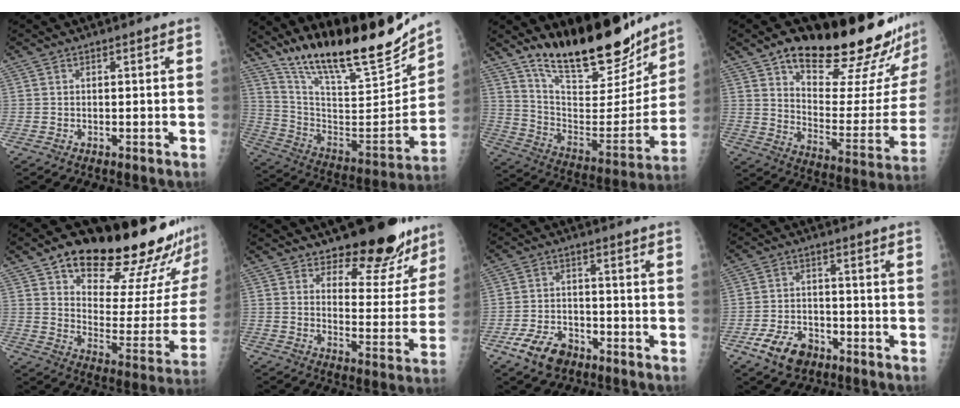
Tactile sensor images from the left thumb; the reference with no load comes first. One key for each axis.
{"total": 25.1, "fx": 20.3, "fy": 5.7, "fz": 13.5, "tx": -0.194, "ty": -0.101, "tz": 0.338}
{"total": 24.1, "fx": 19.0, "fy": 7.9, "fz": 12.5, "tx": -0.153, "ty": -0.107, "tz": 0.309}
{"total": 27.2, "fx": 19.2, "fy": 8.0, "fz": 17.4, "tx": -0.213, "ty": -0.090, "tz": 0.276}
{"total": 27.9, "fx": 18.9, "fy": 9.2, "fz": 18.3, "tx": -0.226, "ty": -0.077, "tz": 0.269}
{"total": 15.8, "fx": 13.0, "fy": 6.2, "fz": 6.4, "tx": -0.025, "ty": -0.107, "tz": 0.172}
{"total": 7.5, "fx": -4.6, "fy": 4.6, "fz": 3.7, "tx": -0.062, "ty": 0.021, "tz": -0.082}
{"total": 7.8, "fx": -4.5, "fy": 4.9, "fz": 3.9, "tx": -0.062, "ty": 0.020, "tz": -0.078}